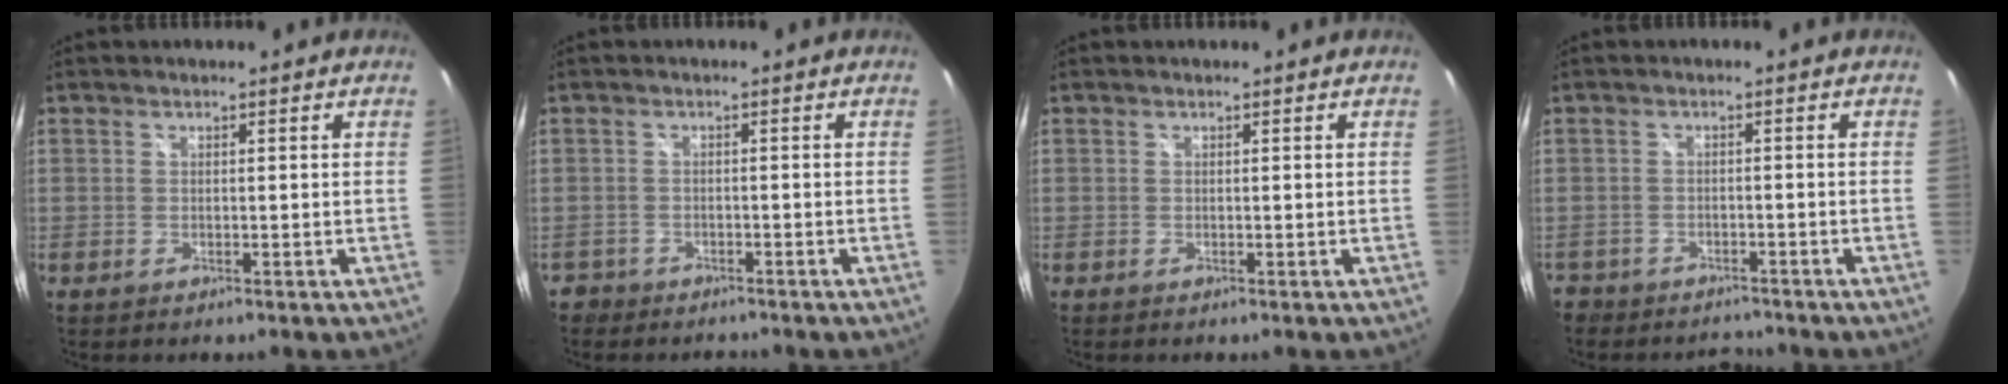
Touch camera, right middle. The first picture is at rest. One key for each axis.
{"total": 2.8, "fx": -2.1, "fy": 1.8, "fz": -0.1, "tx": -0.010, "ty": 0.005, "tz": -0.040}
{"total": 0.0}
{"total": 4.8, "fx": -4.0, "fy": 2.7, "fz": 0.0, "tx": -0.019, "ty": 0.012, "tz": -0.070}